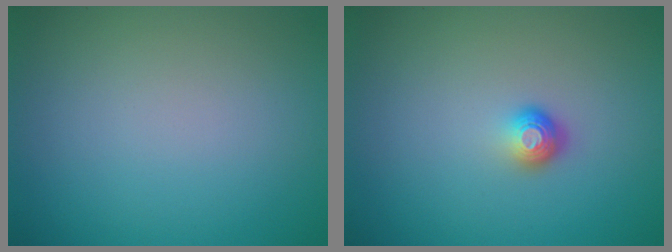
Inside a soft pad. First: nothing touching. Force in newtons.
{"total": 1.6, "press": 1.1, "slide": 1.2}